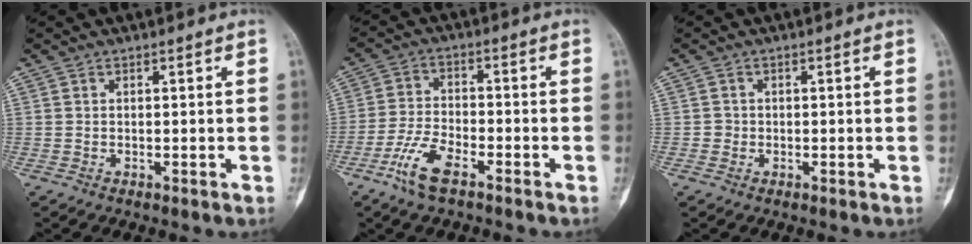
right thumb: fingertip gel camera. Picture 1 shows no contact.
{"total": 7.6, "force": [-4.8, 2.6, 5.3], "torque": [-0.116, 0.017, -0.096]}
{"total": 1.1, "force": [-0.2, 1.1, 0.0], "torque": [0.006, 0.006, -0.005]}